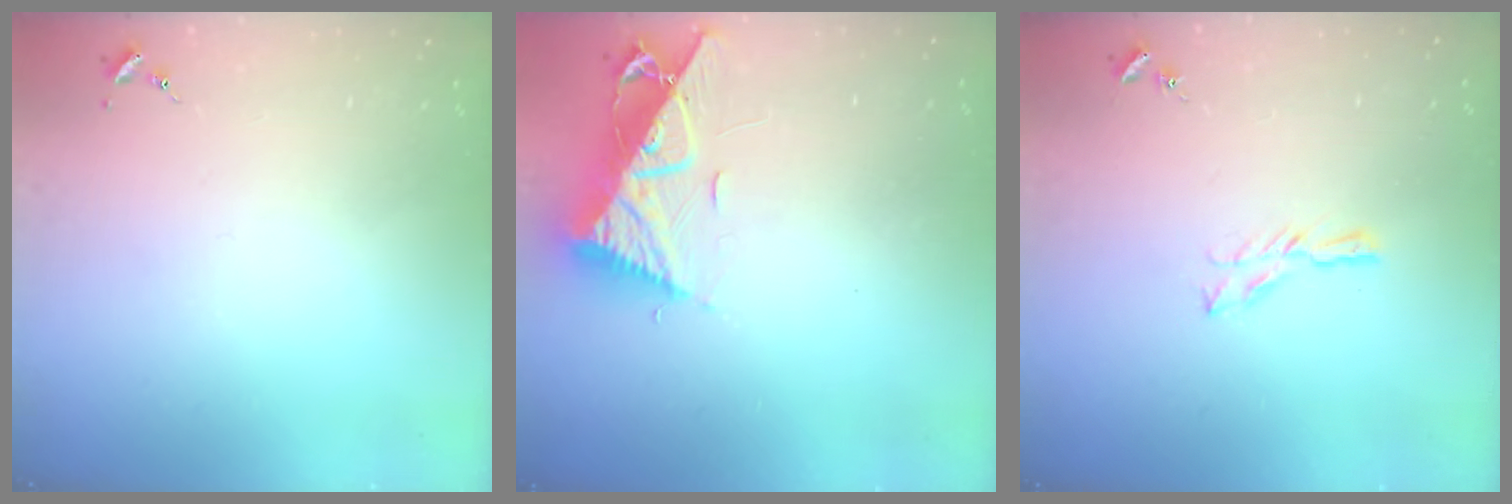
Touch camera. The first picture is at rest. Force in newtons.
{"total": 11.7, "press": 11.6, "slide": 0.9}
{"total": 5.1, "press": 5.1, "slide": 0.5}